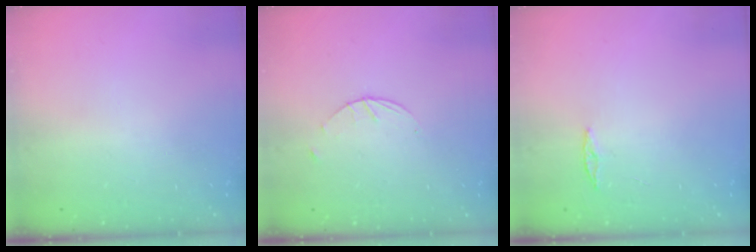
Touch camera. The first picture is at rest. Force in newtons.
{"total": 1.7, "press": 1.7, "slide": 0.3}
{"total": 3.0, "press": 2.9, "slide": 0.3}